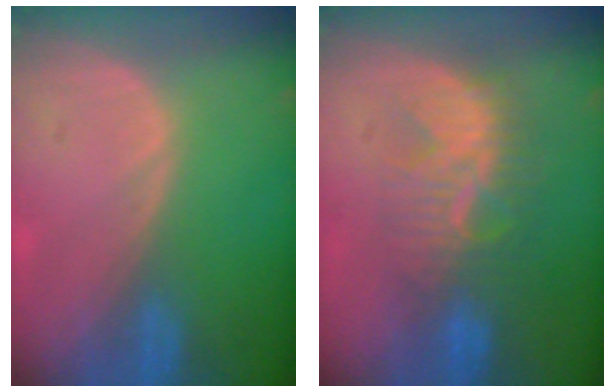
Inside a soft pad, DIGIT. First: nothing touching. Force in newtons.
{"total": 8.0, "press": 7.8, "slide": 2.1}